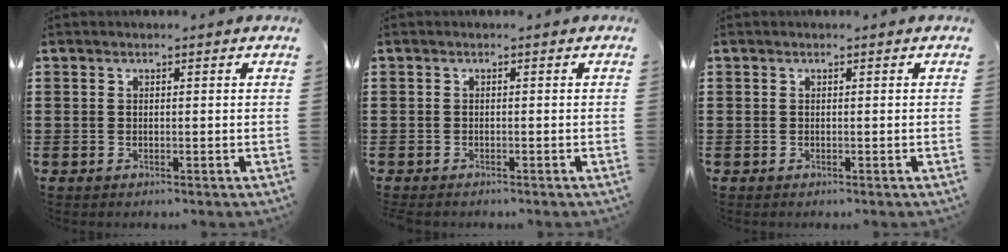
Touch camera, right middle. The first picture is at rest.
{"total": 0.6, "force": [-0.6, 0.2, 0.2], "torque": [-0.005, -0.003, -0.011]}
{"total": 0.0}